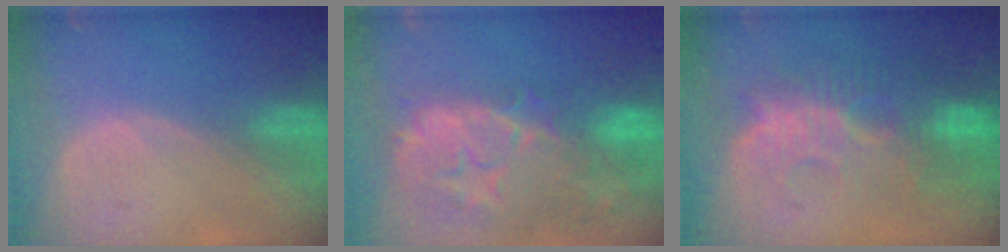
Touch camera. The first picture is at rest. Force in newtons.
{"total": 14.7, "press": 11.7, "slide": 8.9}
{"total": 11.0, "press": 9.7, "slide": 5.3}